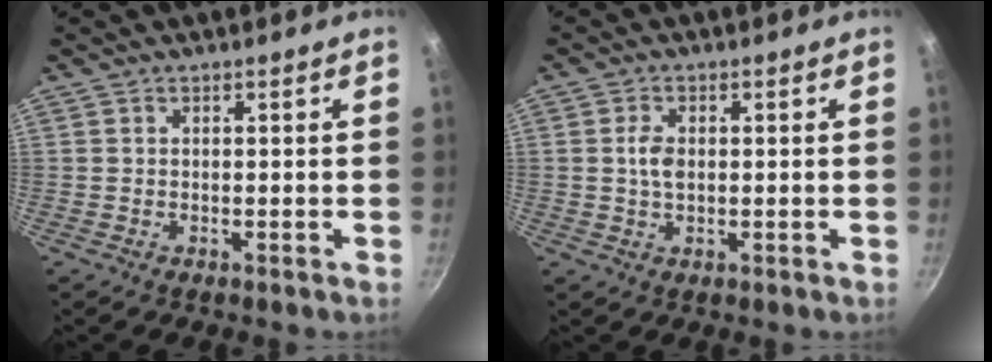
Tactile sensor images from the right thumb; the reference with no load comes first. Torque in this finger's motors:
{"motor_torque": [0.38, 0.12, 0.73, 0.26, 0.19]}